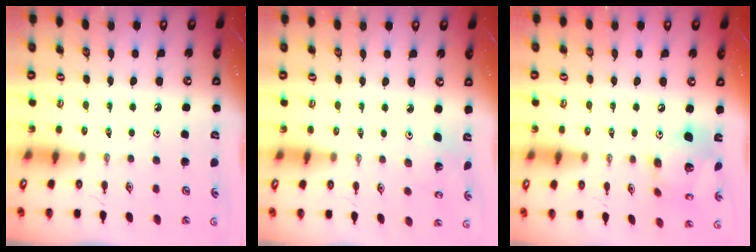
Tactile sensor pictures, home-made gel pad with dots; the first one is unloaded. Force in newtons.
{"total": 2.3, "press": 2.3, "slide": 0.2}
{"total": 14.8, "press": 14.7, "slide": 1.5}